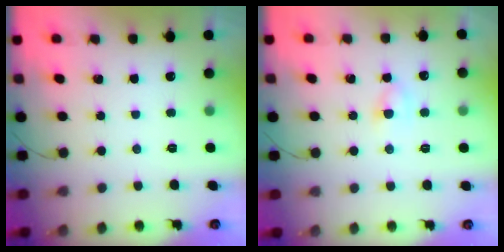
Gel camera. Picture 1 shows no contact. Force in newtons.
{"total": 3.7, "press": 3.5, "slide": 1.1}